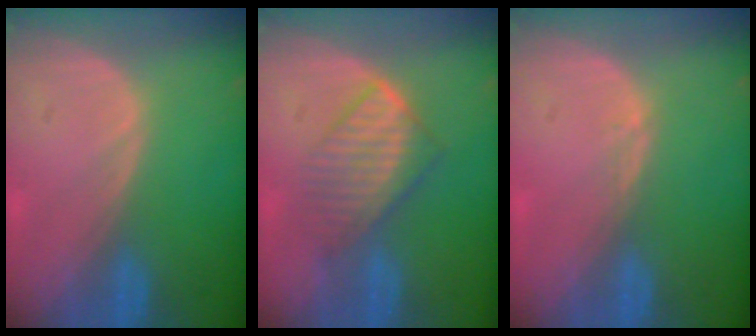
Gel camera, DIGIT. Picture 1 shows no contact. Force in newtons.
{"total": 6.3, "press": 6.1, "slide": 1.2}
{"total": 0.6, "press": 0.4, "slide": 0.4}